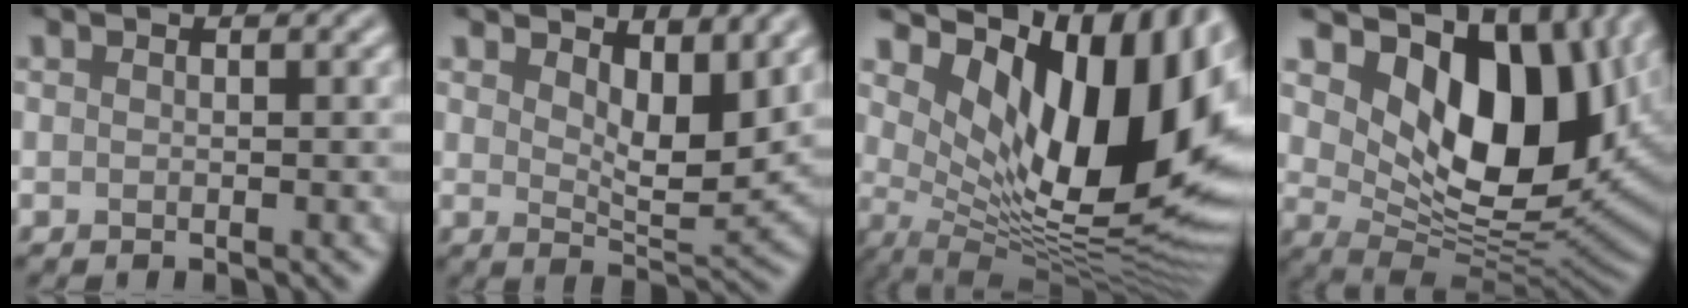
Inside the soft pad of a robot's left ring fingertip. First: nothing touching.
{"total": 5.2, "force": [2.6, 2.2, 3.9], "torque": [-0.063, -0.012, 0.043]}
{"total": 15.7, "force": [4.5, 7.1, 13.2], "torque": [-0.189, -0.014, 0.084]}
{"total": 13.8, "force": [5.5, 7.7, 10.1], "torque": [-0.143, -0.008, 0.098]}